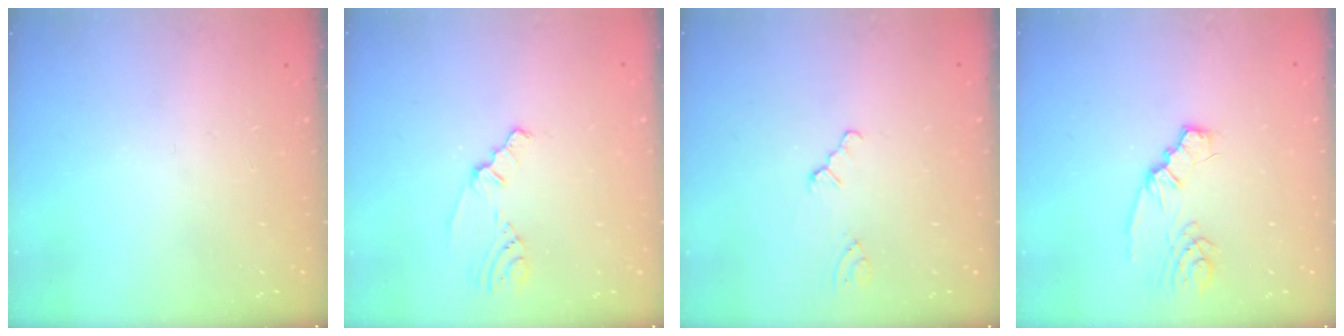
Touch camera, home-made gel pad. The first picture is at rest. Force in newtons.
{"total": 2.0, "press": 1.5, "slide": 1.4}
{"total": 0.0}
{"total": 3.4, "press": 3.4, "slide": 0.5}